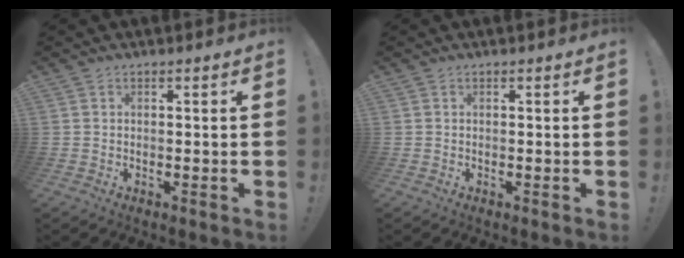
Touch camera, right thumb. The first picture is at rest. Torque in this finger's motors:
{"motor_torque": [0.00, 0.00, -0.01, 0.00, 0.00]}